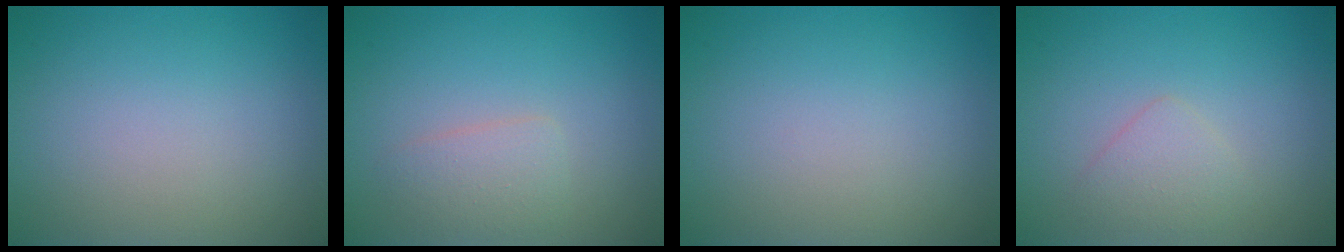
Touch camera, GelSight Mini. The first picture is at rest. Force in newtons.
{"total": 1.9, "press": 1.9, "slide": 0.0}
{"total": 0.0}
{"total": 1.8, "press": 1.8, "slide": 0.0}